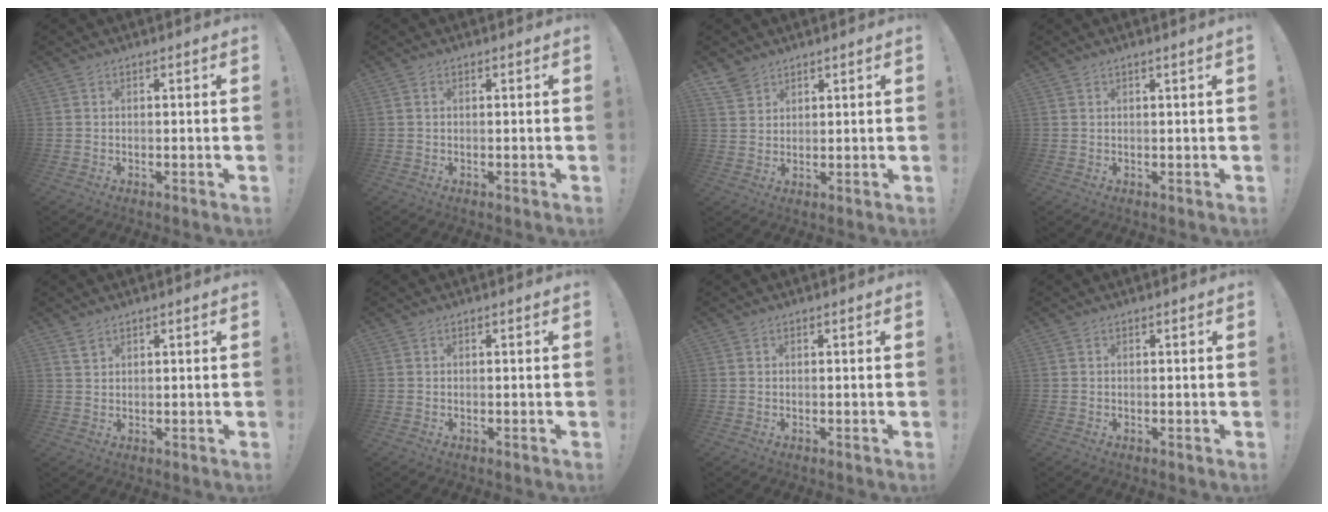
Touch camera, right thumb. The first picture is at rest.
{"total": 0.6, "force": [0.2, 0.4, 0.4], "torque": [-0.011, 0.003, 0.003]}
{"total": 4.5, "force": [3.7, 2.3, 1.0], "torque": [-0.009, -0.025, 0.070]}
{"total": 1.3, "force": [0.6, -0.4, 1.1], "torque": [-0.019, -0.001, 0.008]}
{"total": 2.2, "force": [1.7, 1.1, 0.9], "torque": [-0.009, -0.010, 0.030]}
{"total": 0.0}
{"total": 0.0}
{"total": 0.0}